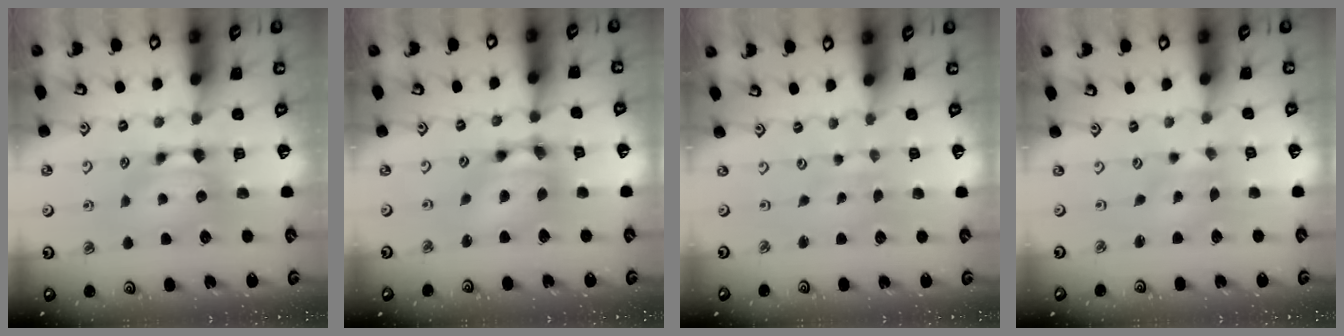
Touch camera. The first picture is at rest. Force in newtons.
{"total": 6.3, "press": 5.9, "slide": 2.2}
{"total": 5.5, "press": 5.5, "slide": 0.2}
{"total": 3.9, "press": 3.8, "slide": 0.8}